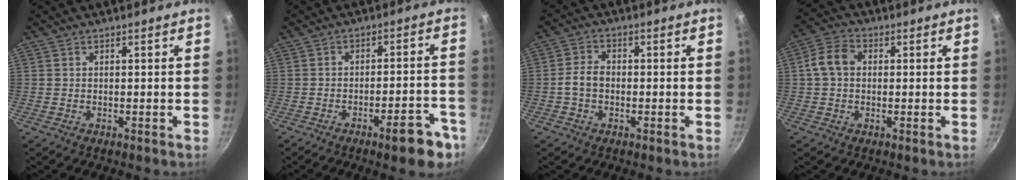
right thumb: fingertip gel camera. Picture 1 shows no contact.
{"total": 9.0, "force": [-5.5, 2.3, 6.7], "torque": [-0.079, 0.038, -0.073]}
{"total": 4.2, "force": [-0.8, 2.9, 2.9], "torque": [-0.055, 0.016, -0.019]}
{"total": 6.5, "force": [0.6, 4.9, 4.2], "torque": [-0.078, 0.019, 0.005]}